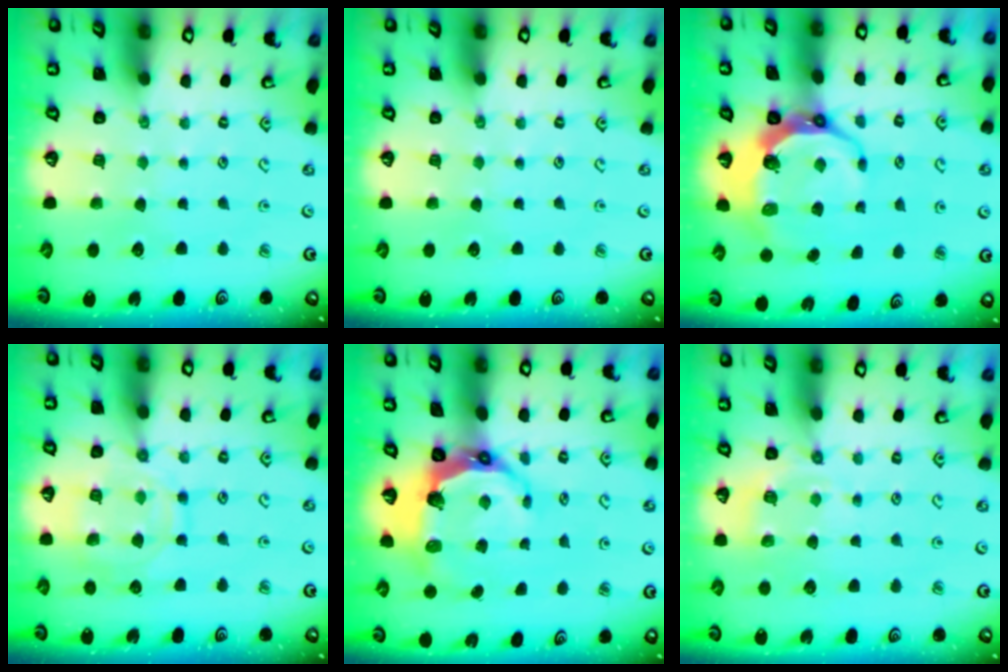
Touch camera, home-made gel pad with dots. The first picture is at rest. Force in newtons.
{"total": 0.0}
{"total": 9.6, "press": 8.7, "slide": 4.0}
{"total": 13.6, "press": 13.5, "slide": 1.2}
{"total": 9.2, "press": 7.5, "slide": 5.2}
{"total": 6.1, "press": 6.0, "slide": 1.3}